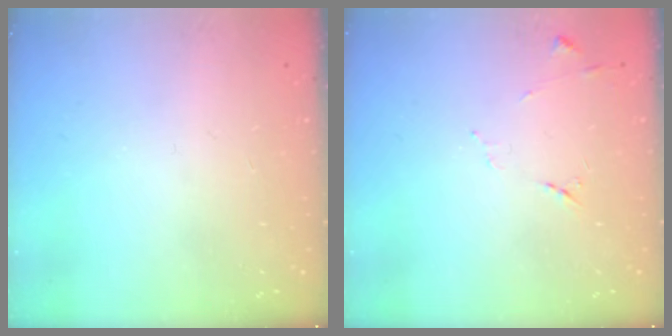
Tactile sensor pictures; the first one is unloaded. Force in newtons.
{"total": 7.1, "press": 7.1, "slide": 0.7}